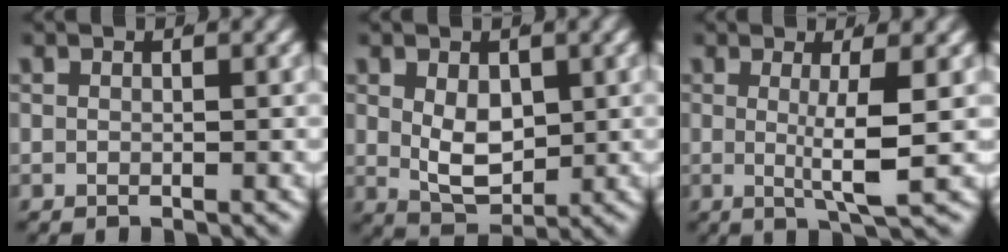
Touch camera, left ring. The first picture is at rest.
{"total": 4.3, "force": [0.2, 2.8, 3.3], "torque": [-0.063, -0.028, 0.020]}
{"total": 4.4, "force": [0.2, 0.1, 4.4], "torque": [-0.072, -0.011, 0.007]}